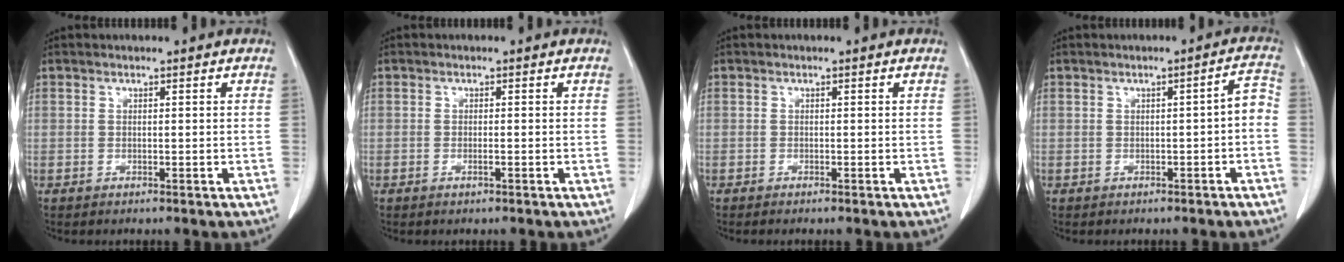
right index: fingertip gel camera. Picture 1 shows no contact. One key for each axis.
{"total": 0.8, "fx": -0.4, "fy": 0.1, "fz": 0.7, "tx": -0.018, "ty": -0.002, "tz": -0.005}
{"total": 0.8, "fx": -0.7, "fy": 0.0, "fz": 0.4, "tx": -0.006, "ty": -0.001, "tz": -0.009}
{"total": 3.0, "fx": -1.0, "fy": 0.7, "fz": 2.7, "tx": -0.029, "ty": 0.014, "tz": -0.013}